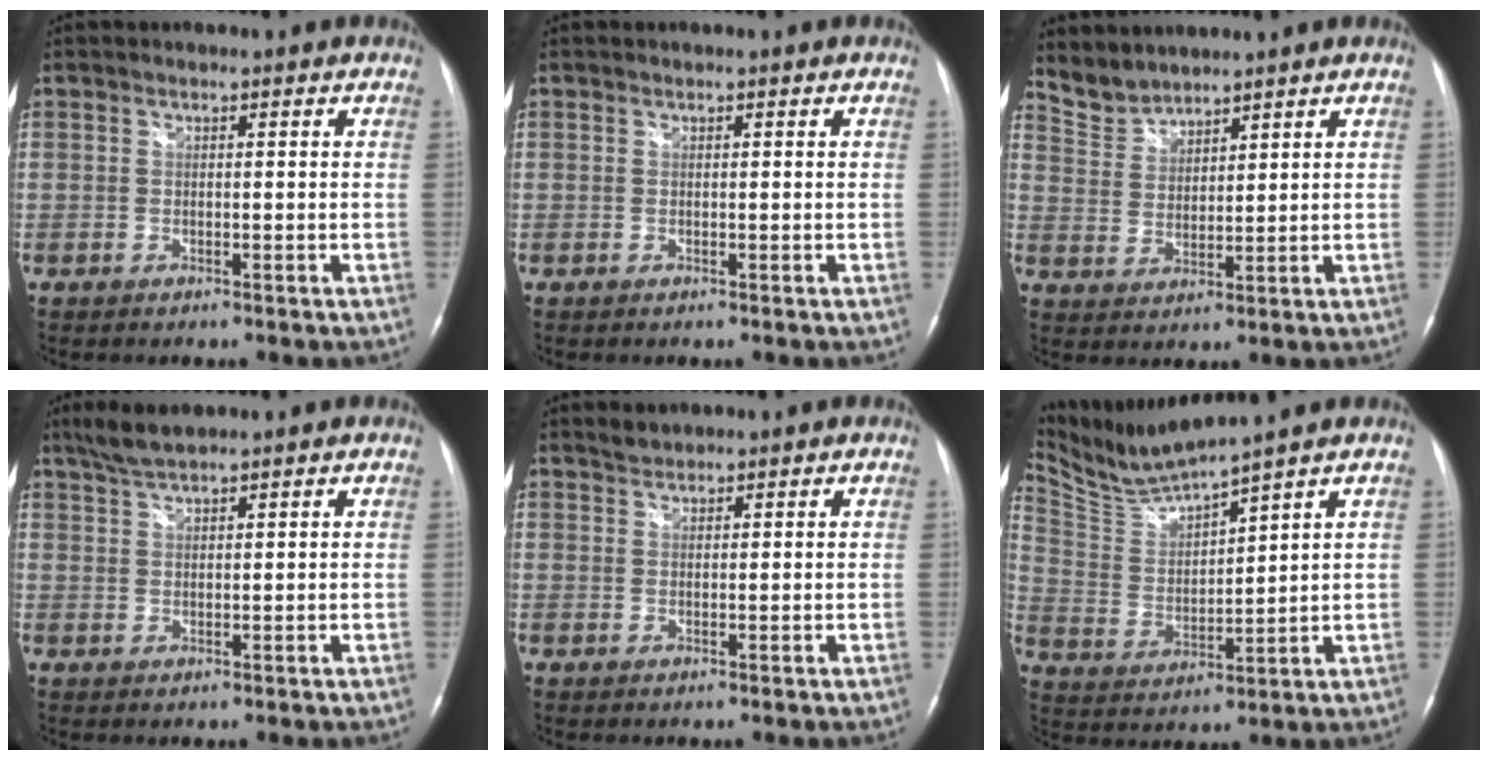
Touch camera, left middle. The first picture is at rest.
{"total": 0.0}
{"total": 4.7, "force": [4.6, 0.9, -0.3], "torque": [-0.002, 0.011, 0.105]}
{"total": 3.9, "force": [3.4, 0.3, 1.9], "torque": [-0.046, 0.007, 0.068]}
{"total": 1.5, "force": [1.4, 0.5, 0.0], "torque": [-0.003, 0.002, 0.025]}
{"total": 8.6, "force": [8.1, -1.5, 2.4], "torque": [-0.069, -0.008, 0.174]}